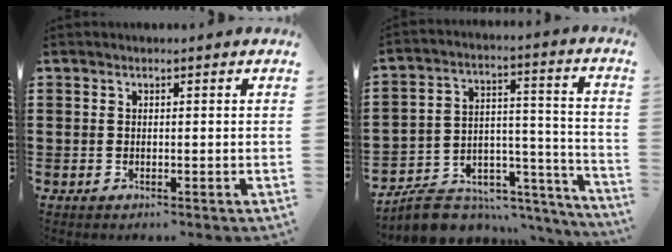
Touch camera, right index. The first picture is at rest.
{"total": 6.5, "force": [-5.4, 3.3, 1.3], "torque": [-0.022, 0.002, -0.096]}